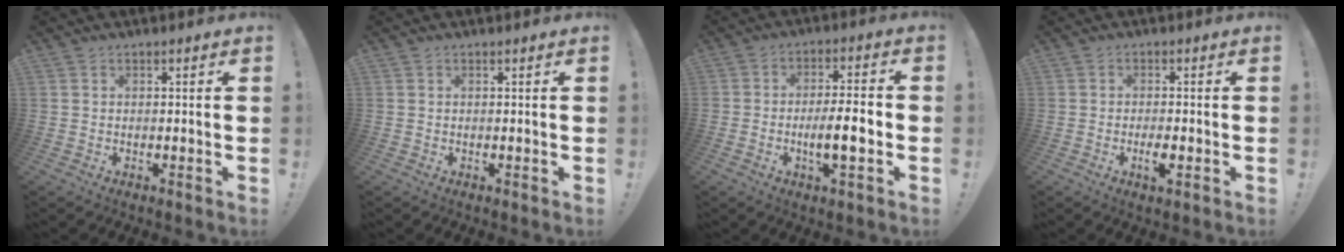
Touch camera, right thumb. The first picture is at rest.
{"total": 0.0}
{"total": 9.7, "force": [-2.6, 1.9, 9.1], "torque": [-0.158, 0.001, -0.048]}
{"total": 4.0, "force": [-1.8, 0.9, 3.4], "torque": [-0.069, -0.002, -0.032]}